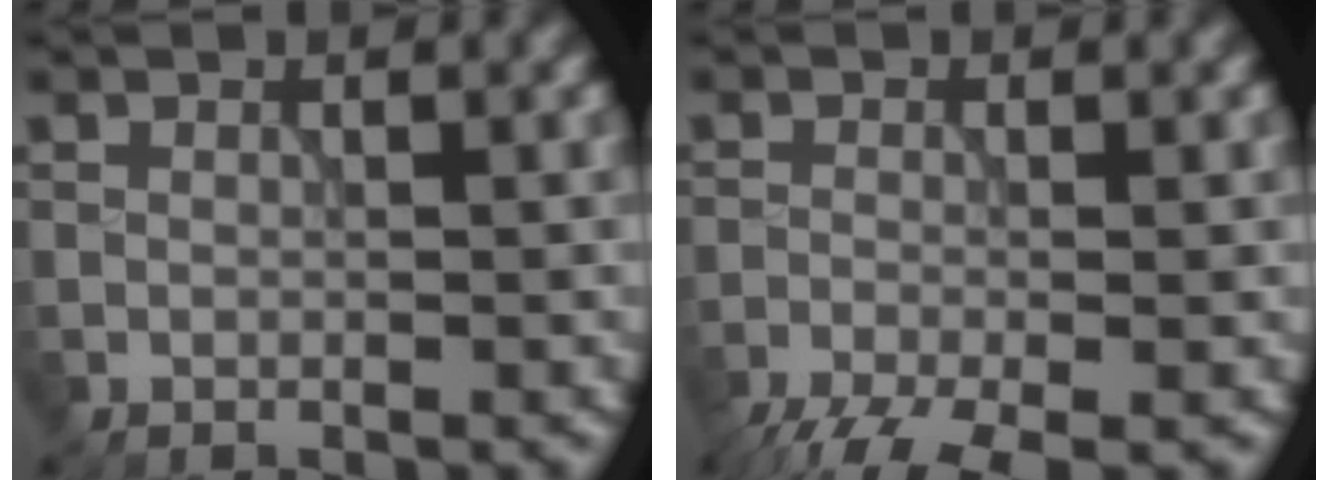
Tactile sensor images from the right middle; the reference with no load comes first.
{"total": 5.9, "force": [-4.3, 1.4, 3.8], "torque": [-0.069, -0.028, -0.084]}